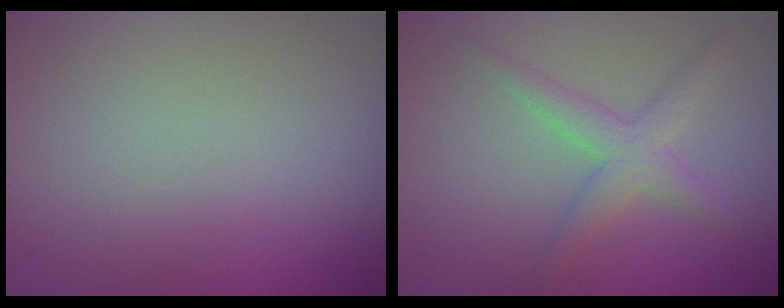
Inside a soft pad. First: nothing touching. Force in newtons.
{"total": 2.8, "press": 2.8, "slide": 0.2}